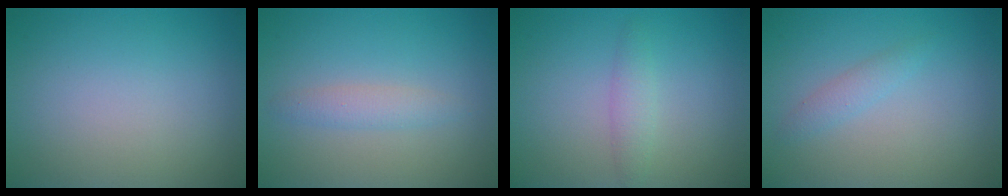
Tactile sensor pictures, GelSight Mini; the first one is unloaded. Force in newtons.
{"total": 1.6, "press": 1.6, "slide": 0.0}
{"total": 1.5, "press": 1.5, "slide": 0.0}
{"total": 1.3, "press": 1.3, "slide": 0.0}